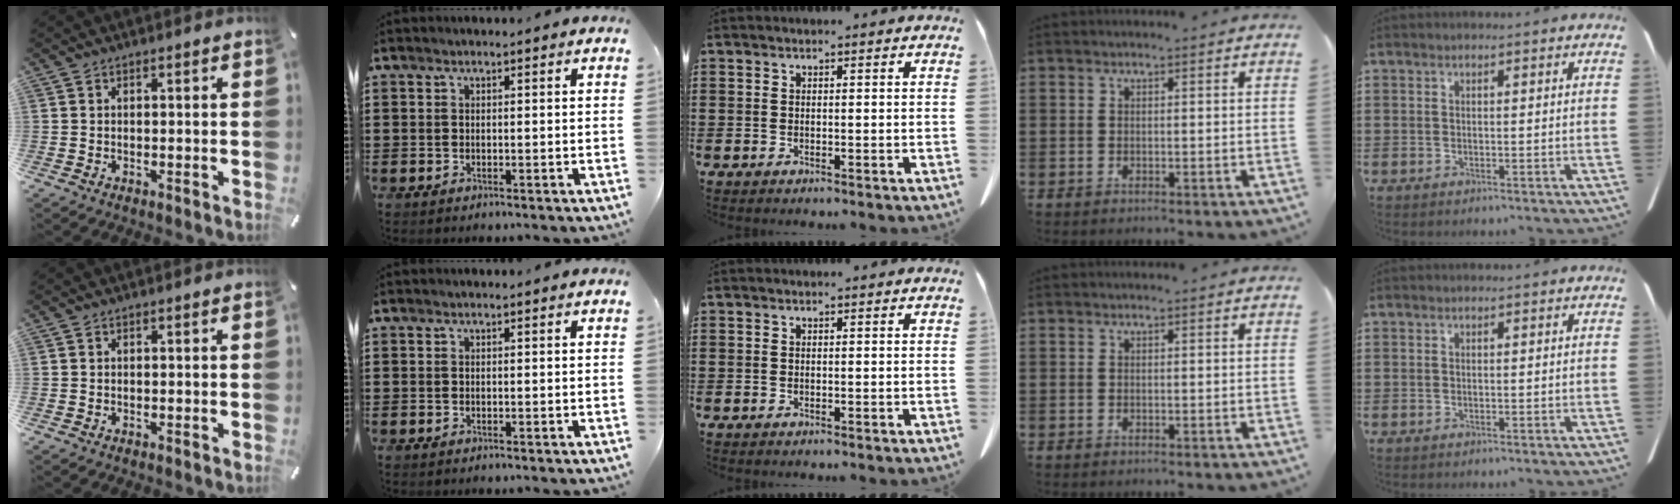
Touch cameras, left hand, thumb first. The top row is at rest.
{}